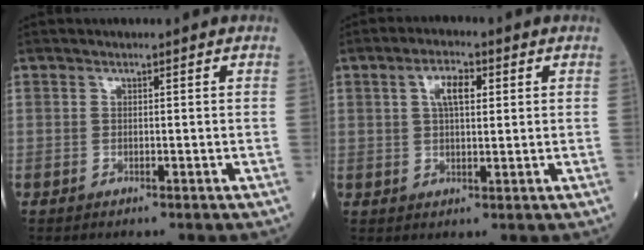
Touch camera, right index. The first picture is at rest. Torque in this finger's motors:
{"motor_torque": [0.04, 0.02, 0.05, 0.05]}